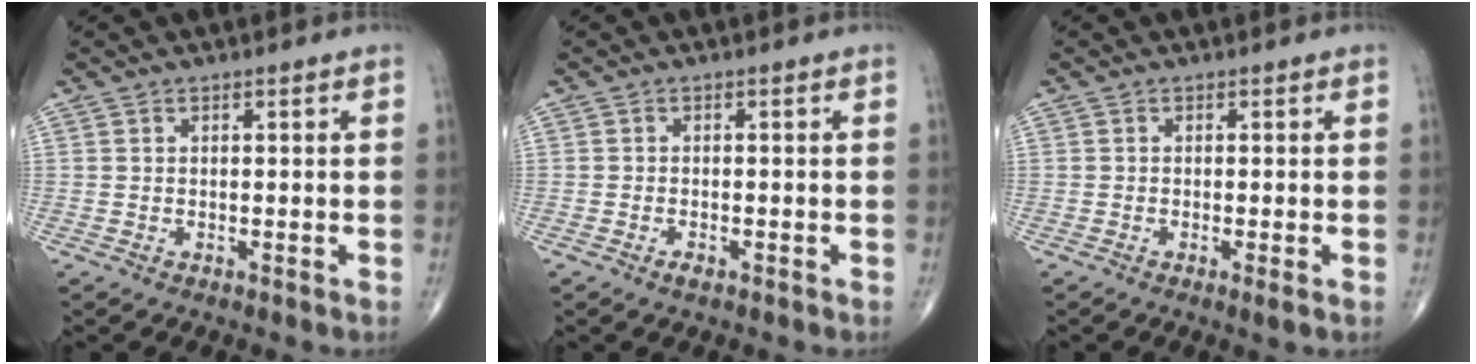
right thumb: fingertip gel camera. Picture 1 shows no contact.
{"total": 1.2, "force": [-0.7, 0.5, 0.8], "torque": [-0.015, 0.002, -0.013]}
{"total": 1.4, "force": [-0.5, 0.1, 1.3], "torque": [-0.028, -0.006, -0.011]}